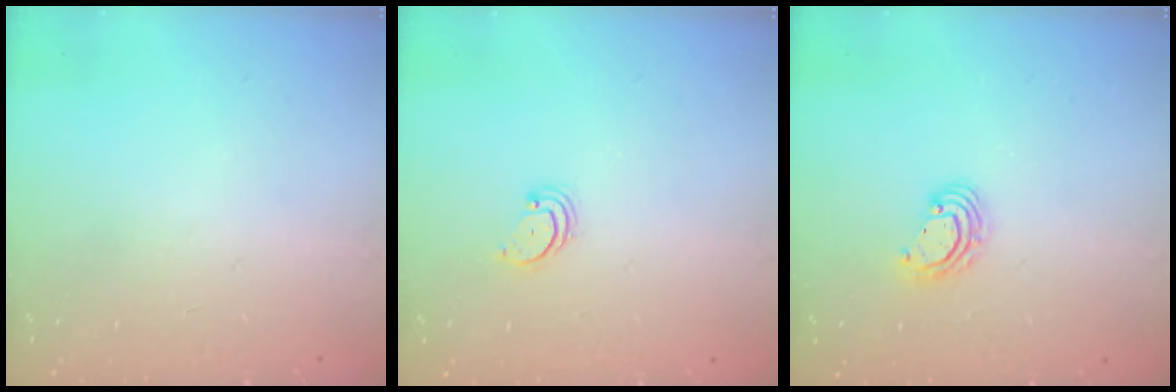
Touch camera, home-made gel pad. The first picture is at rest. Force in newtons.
{"total": 2.2, "press": 2.2, "slide": 0.2}
{"total": 4.6, "press": 4.6, "slide": 0.2}